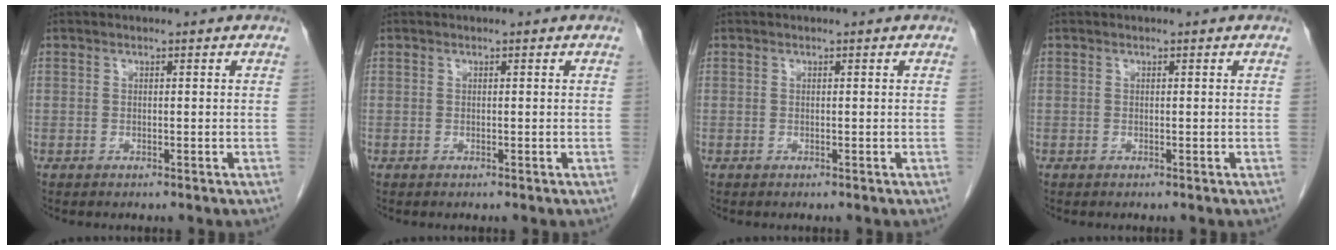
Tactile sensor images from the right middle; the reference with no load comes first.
{"total": 0.0}
{"total": 0.0}
{"total": 0.0}